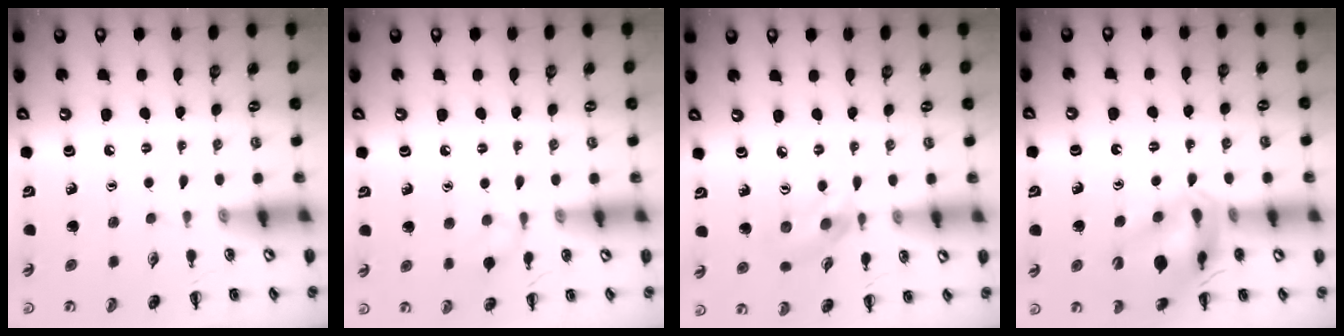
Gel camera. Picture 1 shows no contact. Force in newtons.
{"total": 6.3, "press": 5.9, "slide": 2.0}
{"total": 5.2, "press": 5.2, "slide": 0.5}
{"total": 14.7, "press": 14.5, "slide": 2.6}